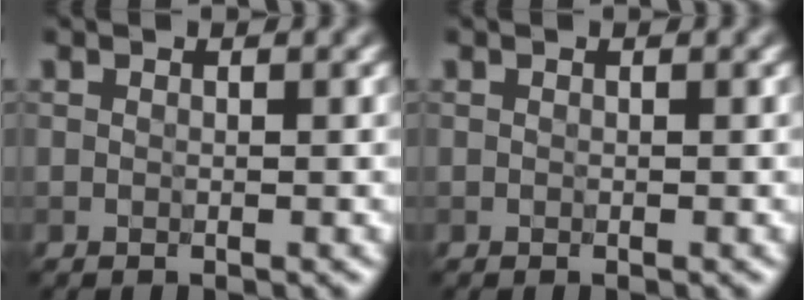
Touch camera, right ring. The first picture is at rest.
{"total": 0.0}